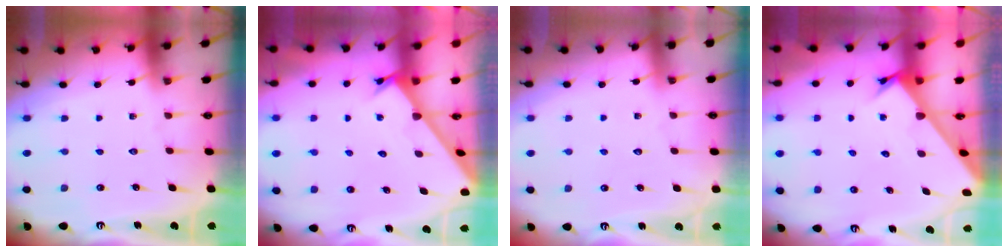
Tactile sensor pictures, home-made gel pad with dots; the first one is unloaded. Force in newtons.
{"total": 3.5, "press": 3.5, "slide": 0.4}
{"total": 2.5, "press": 2.5, "slide": 0.3}
{"total": 2.1, "press": 2.1, "slide": 0.1}